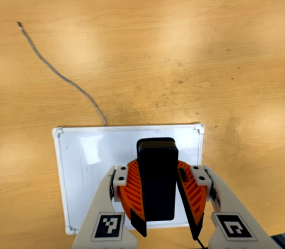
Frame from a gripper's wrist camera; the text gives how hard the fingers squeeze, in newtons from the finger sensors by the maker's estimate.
{"total": 8.7, "left": 9.1, "right": 8.4}